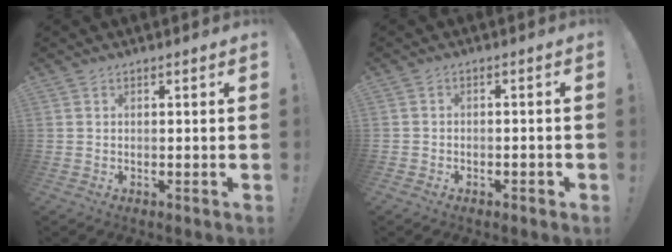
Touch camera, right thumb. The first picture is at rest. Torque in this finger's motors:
{"motor_torque": [-0.12, -0.04, -0.19, 0.31, 0.00]}